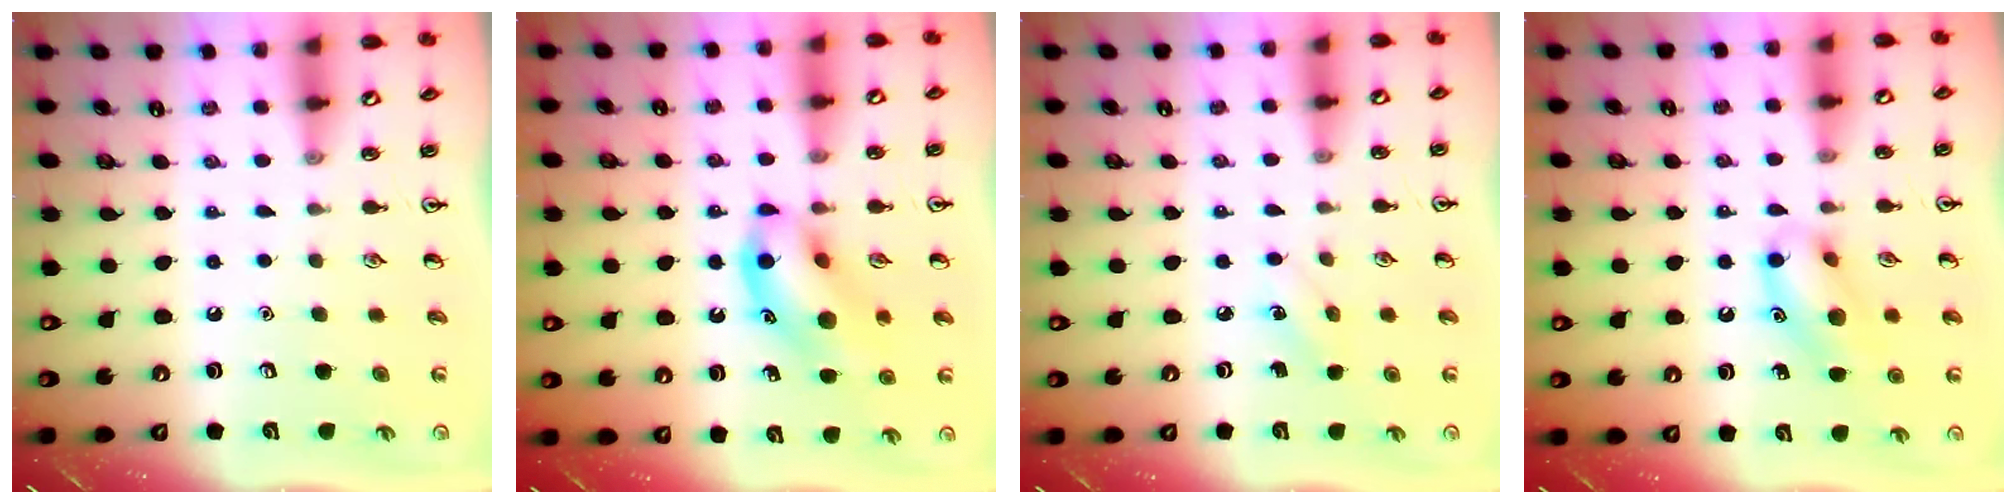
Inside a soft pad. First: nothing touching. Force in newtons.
{"total": 12.8, "press": 12.6, "slide": 2.4}
{"total": 3.7, "press": 3.5, "slide": 1.2}
{"total": 12.3, "press": 12.2, "slide": 1.1}